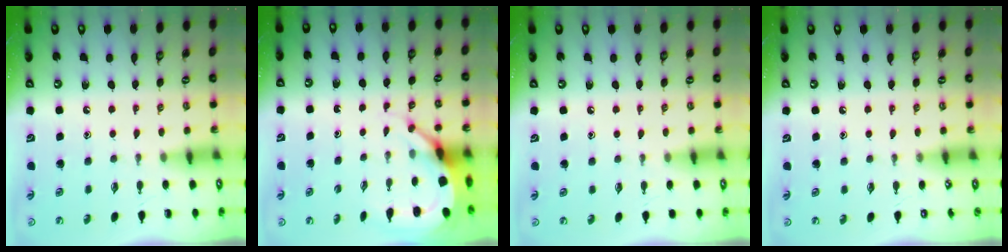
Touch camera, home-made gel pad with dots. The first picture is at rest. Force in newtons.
{"total": 7.5, "press": 7.4, "slide": 1.0}
{"total": 2.9, "press": 2.8, "slide": 0.4}
{"total": 3.3, "press": 3.3, "slide": 0.4}